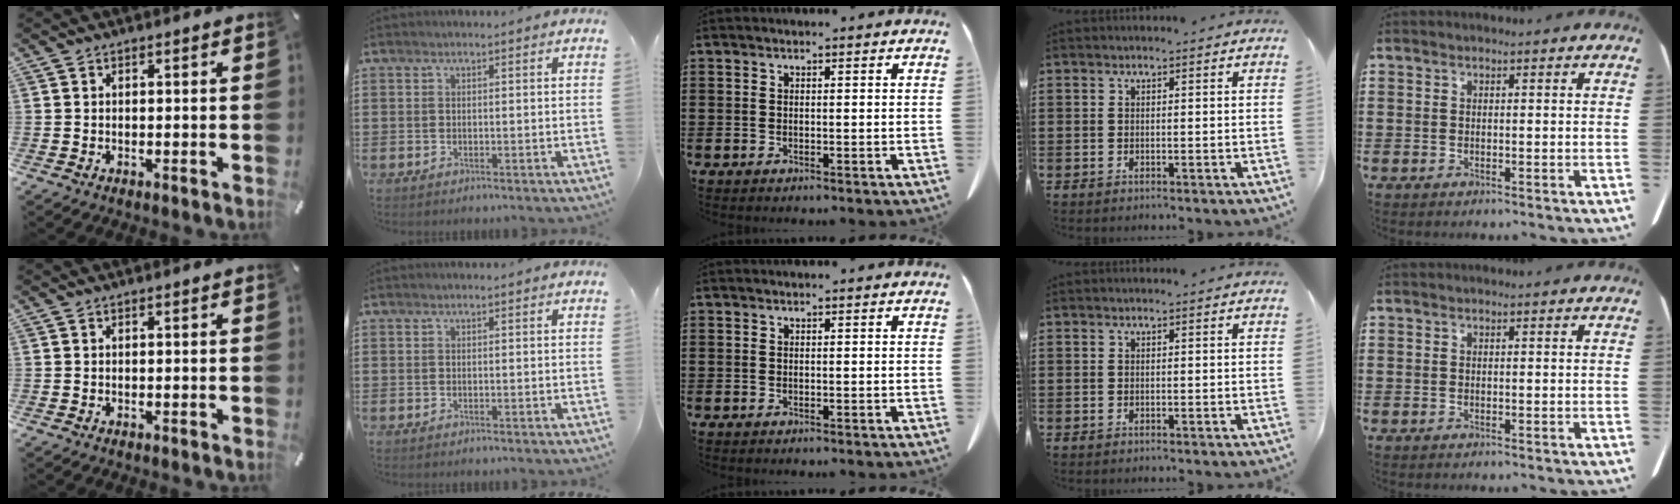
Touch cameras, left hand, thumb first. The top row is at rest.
{}